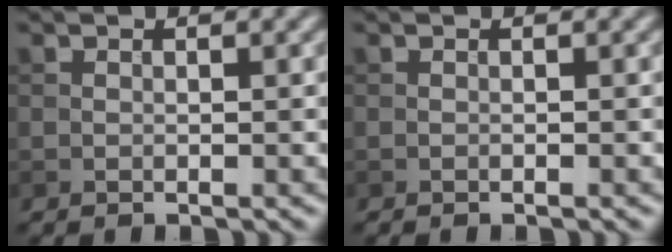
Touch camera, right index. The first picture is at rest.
{"total": 0.0}